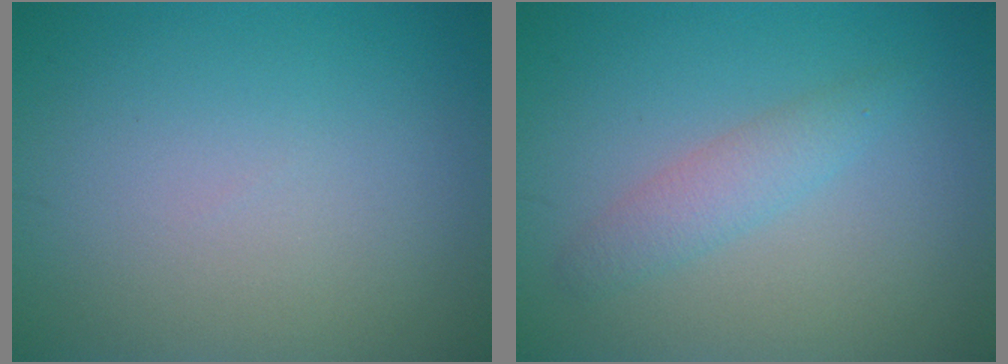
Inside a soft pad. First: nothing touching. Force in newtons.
{"total": 2.1, "press": 2.1, "slide": 0.2}